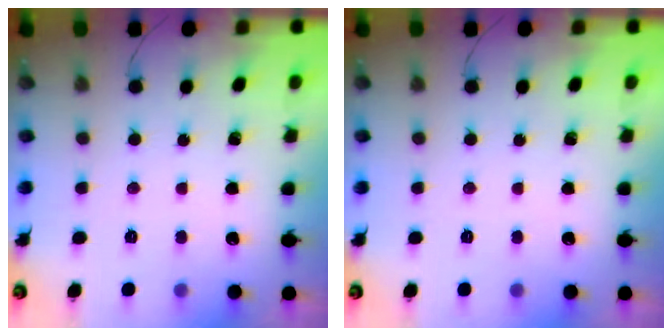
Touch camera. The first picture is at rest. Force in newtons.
{"total": 0.0}